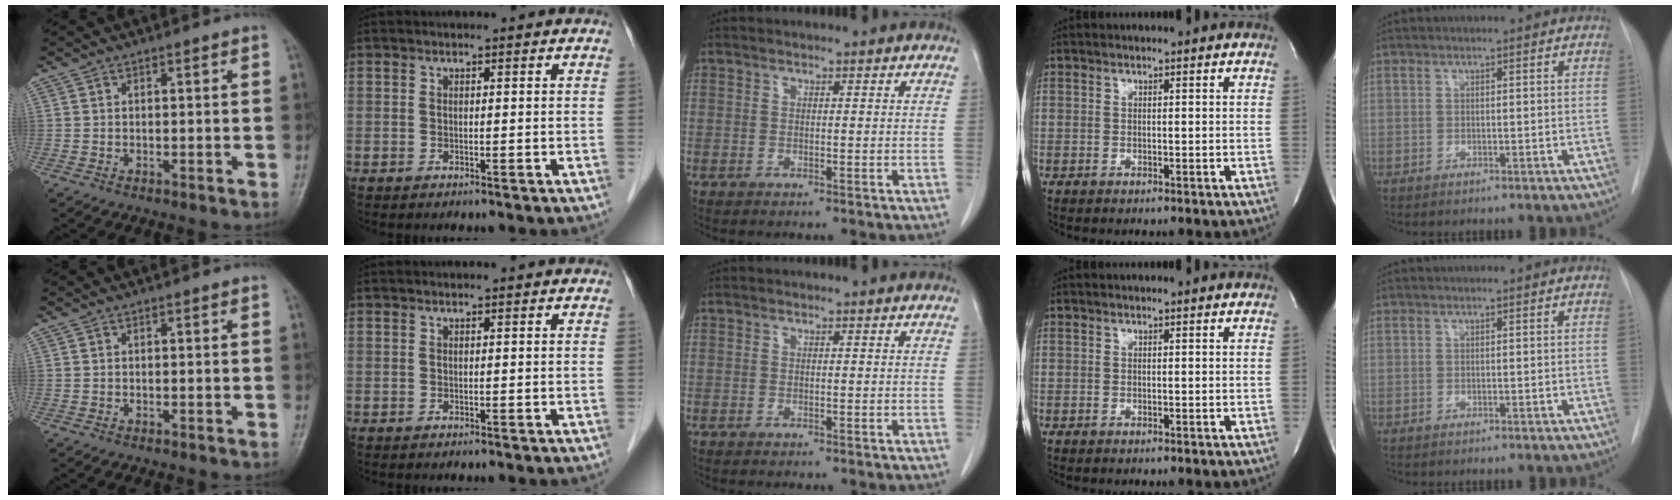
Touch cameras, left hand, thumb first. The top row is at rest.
{}